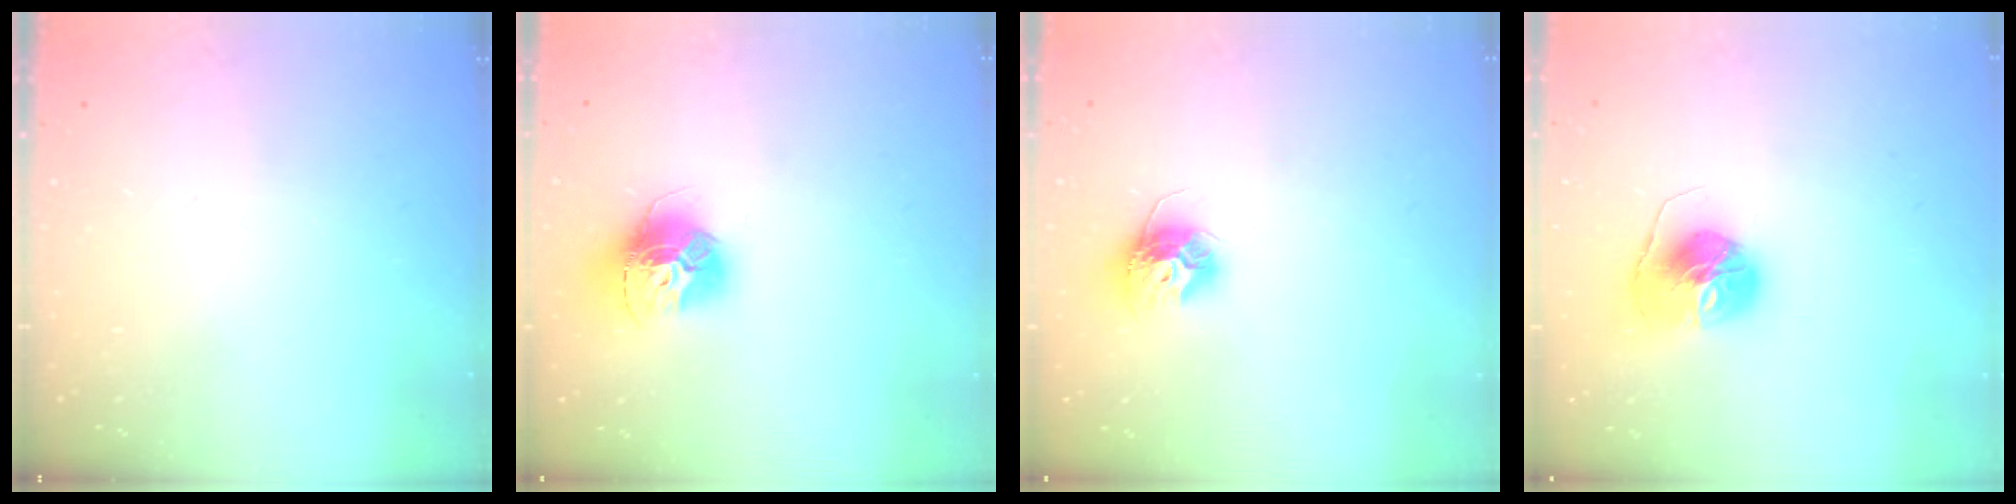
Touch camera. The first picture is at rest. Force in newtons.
{"total": 13.9, "press": 13.8, "slide": 1.4}
{"total": 10.3, "press": 10.3, "slide": 0.7}
{"total": 10.1, "press": 10.1, "slide": 0.2}